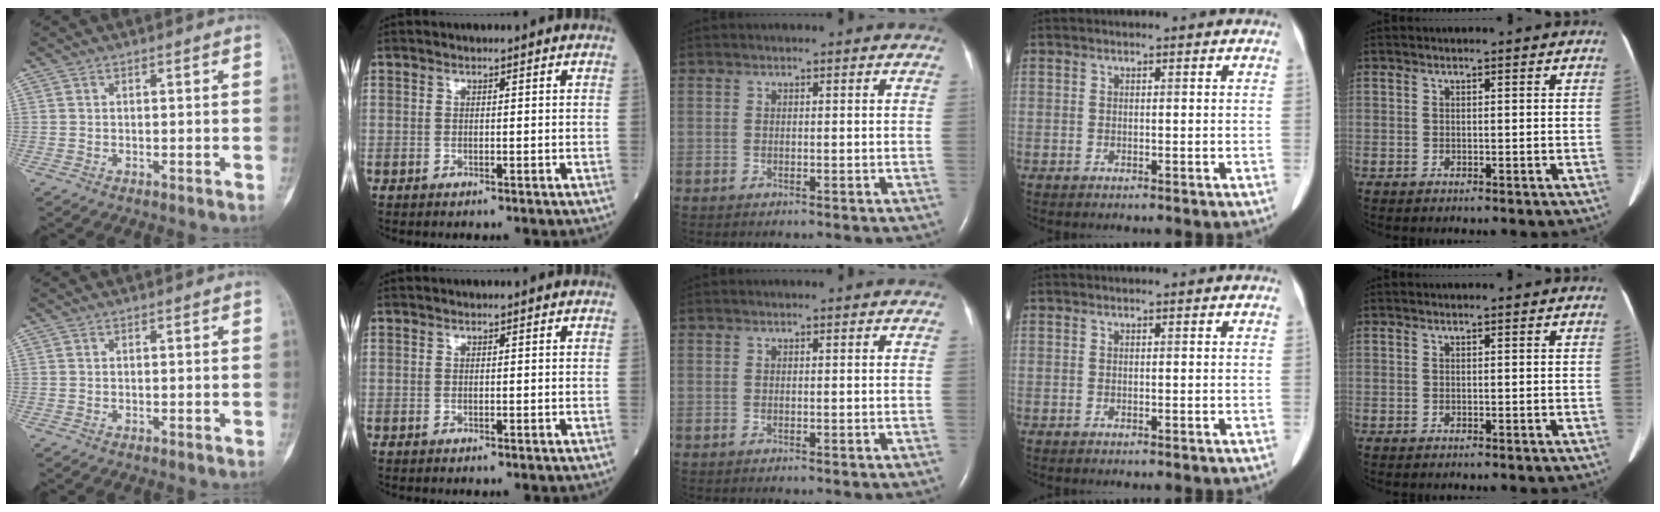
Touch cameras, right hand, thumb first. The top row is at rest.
{}